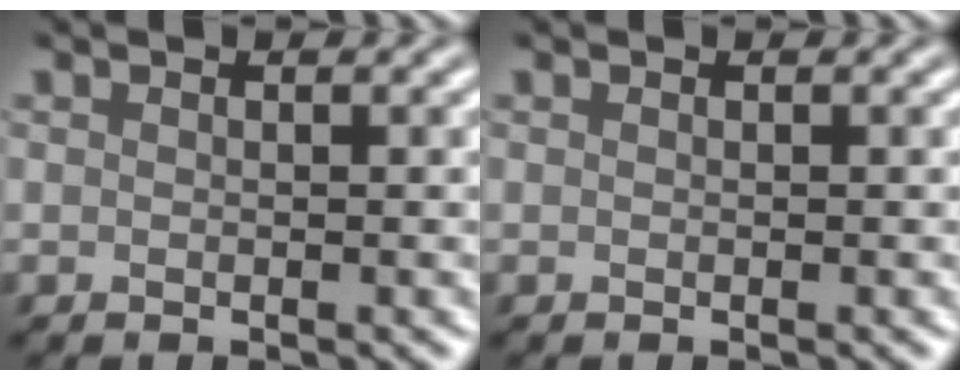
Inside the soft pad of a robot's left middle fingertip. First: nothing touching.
{"total": 0.0}